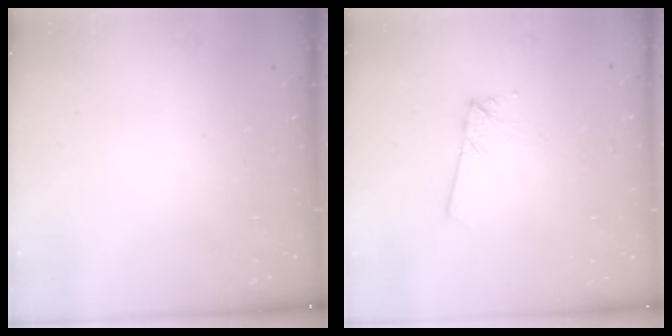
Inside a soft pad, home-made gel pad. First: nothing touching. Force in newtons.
{"total": 3.5, "press": 3.5, "slide": 0.4}